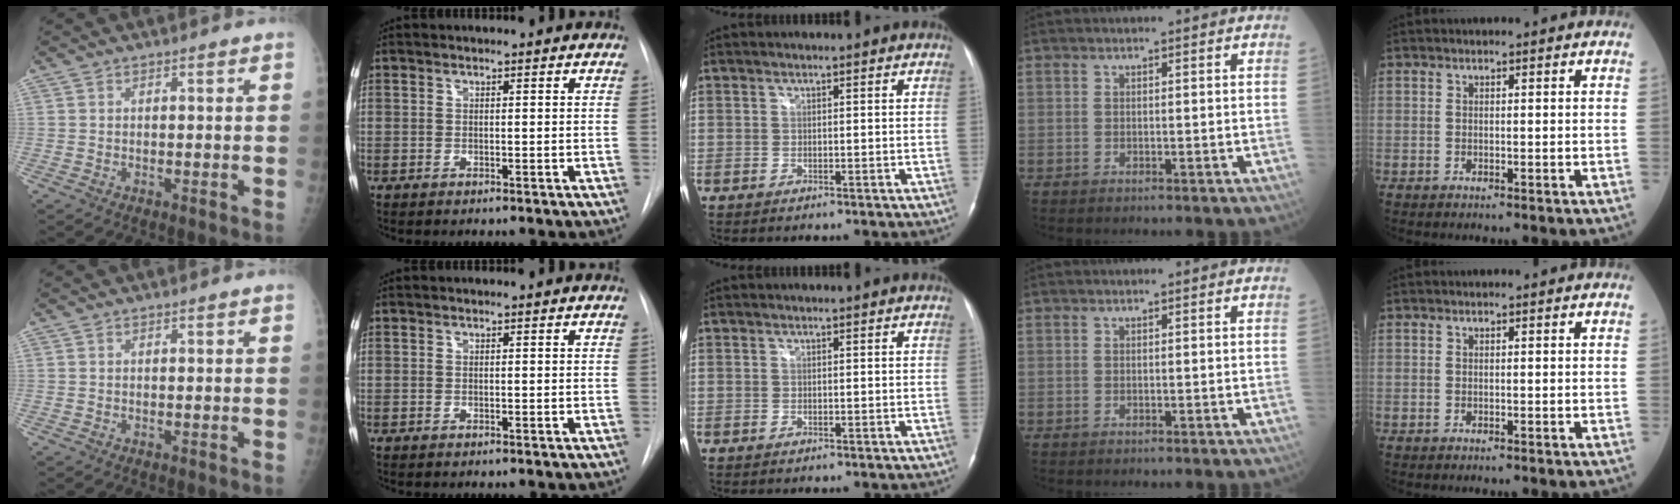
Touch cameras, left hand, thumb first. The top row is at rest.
{}